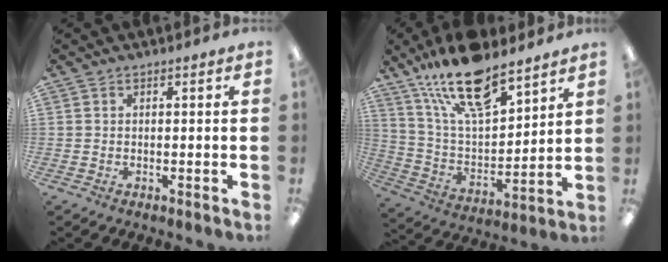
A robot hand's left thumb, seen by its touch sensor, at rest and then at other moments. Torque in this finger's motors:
{"motor_torque": [1.58, 0.75, 1.61, -1.16, 0.62]}